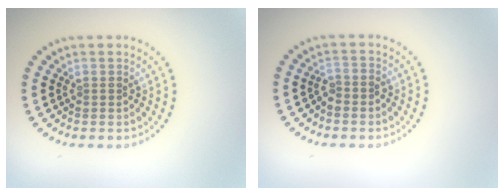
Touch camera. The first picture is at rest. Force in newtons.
{"total": 1.3, "press": 1.1, "slide": 0.7}